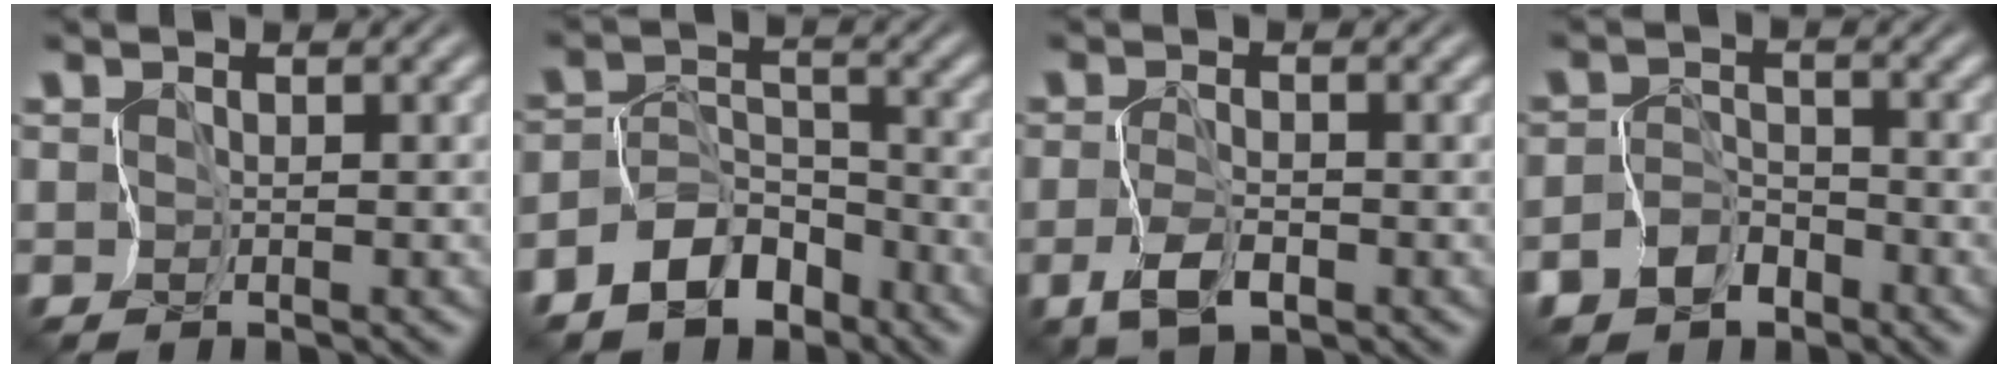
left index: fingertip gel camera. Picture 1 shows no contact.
{"total": 5.4, "force": [-3.8, 3.1, 2.3], "torque": [-0.025, 0.011, -0.074]}
{"total": 2.5, "force": [-1.0, 1.1, 2.0], "torque": [-0.040, 0.004, -0.020]}
{"total": 4.4, "force": [-3.1, 3.1, 0.5], "torque": [0.015, 0.004, -0.064]}